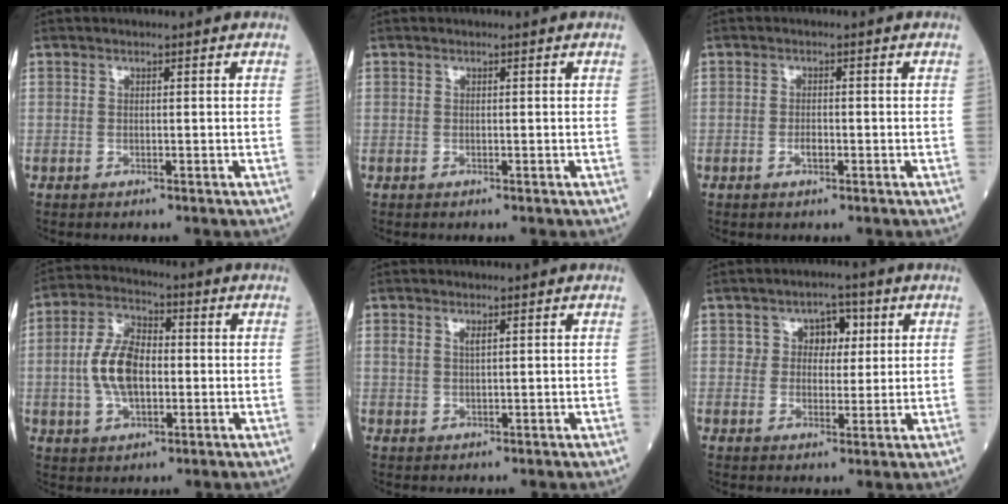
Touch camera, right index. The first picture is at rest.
{"total": 0.0}
{"total": 1.4, "force": [-0.6, 0.5, 1.2], "torque": [-0.020, 0.002, -0.008]}
{"total": 9.3, "force": [-0.6, 4.9, 7.9], "torque": [-0.167, 0.015, -0.011]}
{"total": 1.6, "force": [0.9, 0.6, 1.2], "torque": [-0.028, 0.006, 0.020]}
{"total": 4.7, "force": [1.5, 3.8, 2.5], "torque": [-0.022, 0.009, 0.019]}